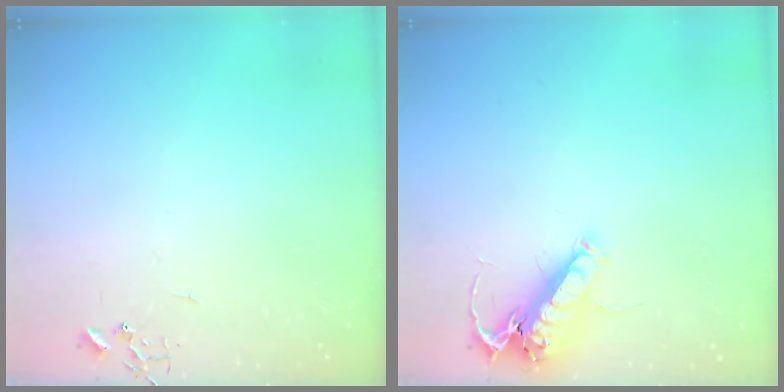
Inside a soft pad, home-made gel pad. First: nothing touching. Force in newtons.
{"total": 14.1, "press": 14.0, "slide": 1.8}